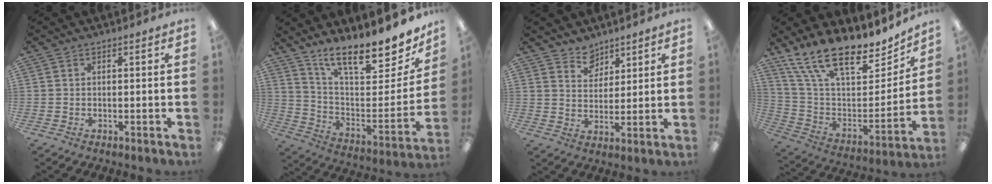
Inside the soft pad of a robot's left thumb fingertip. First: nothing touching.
{"total": 17.7, "force": [13.7, 5.3, 9.8], "torque": [-0.137, -0.110, 0.231]}
{"total": 6.4, "force": [5.3, 3.5, 0.3], "torque": [0.003, -0.039, 0.098]}
{"total": 19.1, "force": [15.1, 6.6, 9.6], "torque": [-0.178, -0.115, 0.272]}